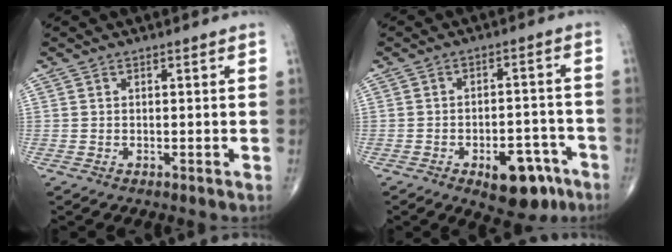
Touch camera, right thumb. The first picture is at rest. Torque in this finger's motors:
{"motor_torque": [2.77, 2.24, 0.59, -0.75, 0.04]}